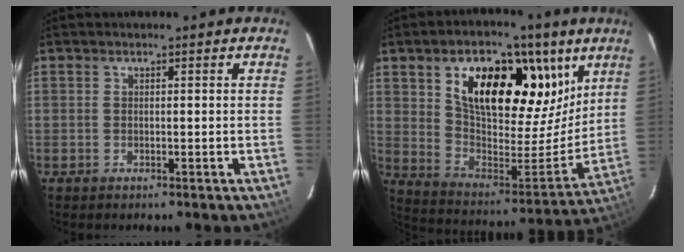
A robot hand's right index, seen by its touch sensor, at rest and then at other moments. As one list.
[{"total": 25.3, "force": [12.7, 13.1, 17.6], "torque": [-0.288, 0.010, 0.220]}]